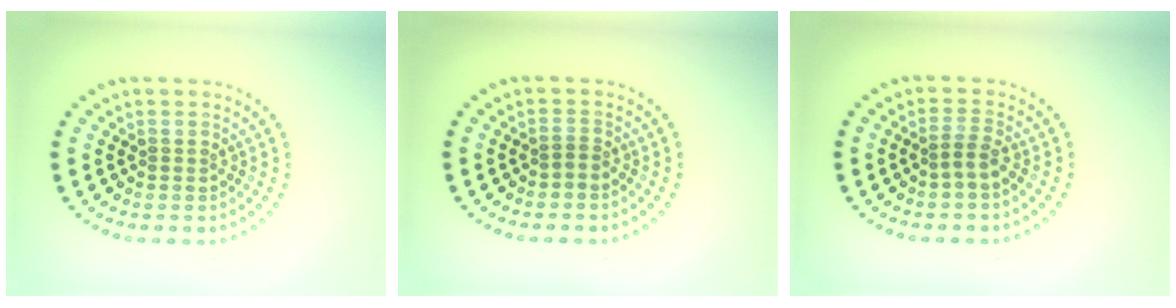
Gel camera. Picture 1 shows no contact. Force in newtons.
{"total": 0.8, "press": 0.4, "slide": 0.7}
{"total": 1.3, "press": 1.0, "slide": 0.9}